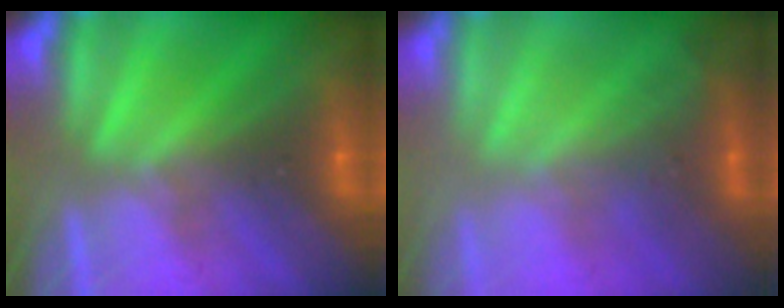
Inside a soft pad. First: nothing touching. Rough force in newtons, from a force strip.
{"total": 2.2}